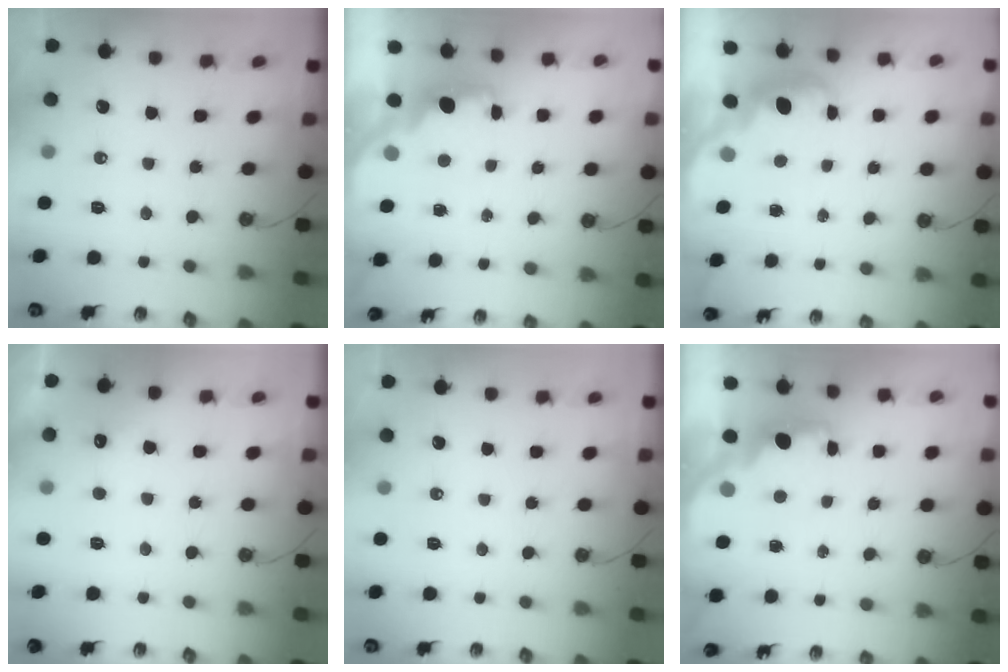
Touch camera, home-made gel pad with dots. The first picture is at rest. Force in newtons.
{"total": 2.2, "press": 2.1, "slide": 0.8}
{"total": 2.7, "press": 2.7, "slide": 0.7}
{"total": 4.2, "press": 4.1, "slide": 1.1}
{"total": 0.0}
{"total": 2.2, "press": 2.1, "slide": 0.8}